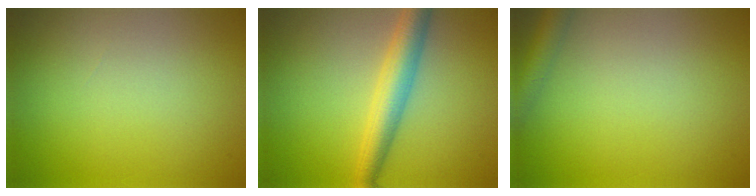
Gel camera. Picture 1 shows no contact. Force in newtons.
{"total": 4.4, "press": 4.4, "slide": 0.1}
{"total": 2.4, "press": 2.4, "slide": 0.1}